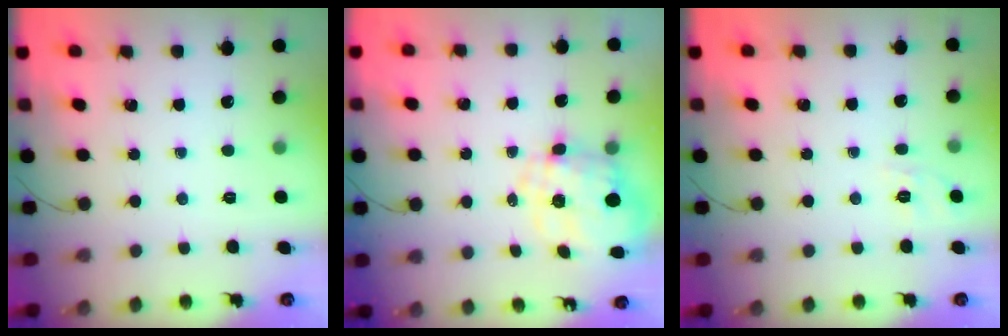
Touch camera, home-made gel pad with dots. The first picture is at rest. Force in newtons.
{"total": 3.8, "press": 3.3, "slide": 1.8}
{"total": 1.6, "press": 0.0, "slide": 1.6}